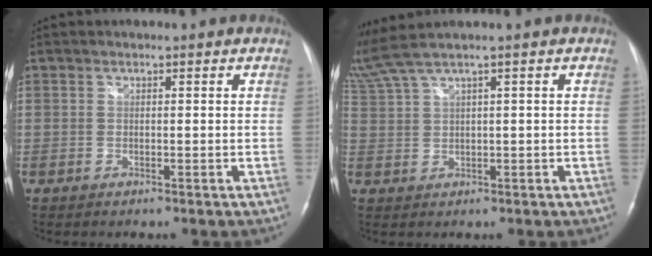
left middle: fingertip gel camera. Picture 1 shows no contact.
{"total": 4.9, "force": [3.5, -0.8, 3.3], "torque": [-0.089, 0.027, 0.083]}